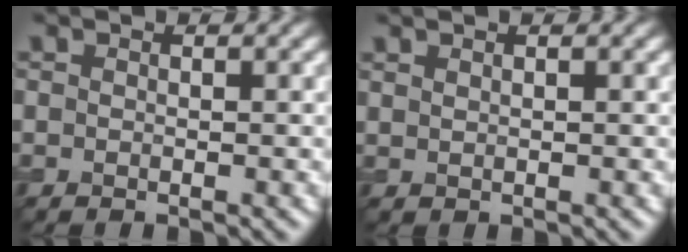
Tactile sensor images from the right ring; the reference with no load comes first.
{"total": 1.4, "force": [1.0, 0.6, 0.8], "torque": [-0.008, -0.005, 0.006]}